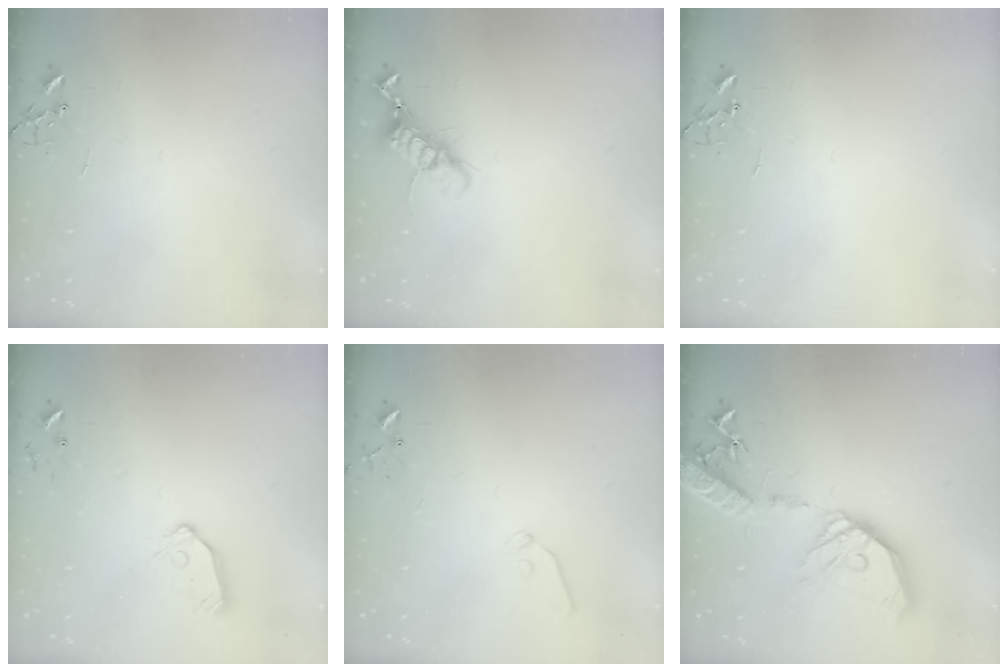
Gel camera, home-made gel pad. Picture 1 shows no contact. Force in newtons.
{"total": 11.9, "press": 11.8, "slide": 0.9}
{"total": 0.0}
{"total": 8.0, "press": 8.0, "slide": 0.5}
{"total": 7.5, "press": 7.4, "slide": 0.9}
{"total": 22.7, "press": 22.4, "slide": 3.8}